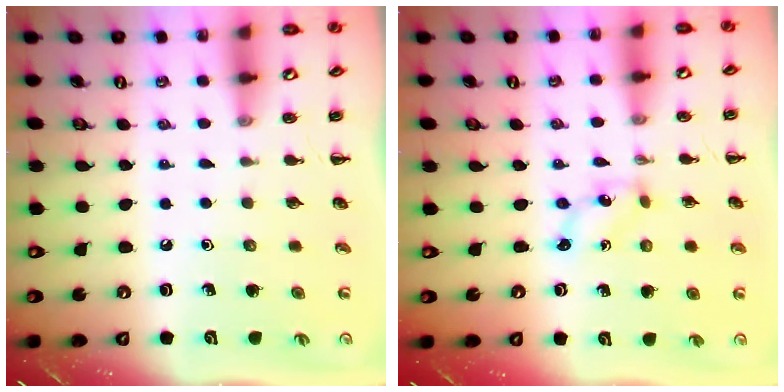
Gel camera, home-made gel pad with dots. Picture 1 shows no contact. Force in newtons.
{"total": 1.1, "press": 1.1, "slide": 0.1}